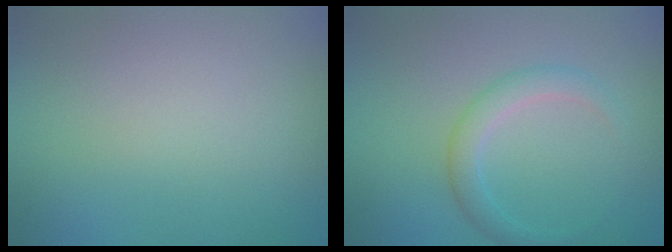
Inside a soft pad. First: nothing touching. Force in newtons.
{"total": 2.4, "press": 2.4, "slide": 0.1}